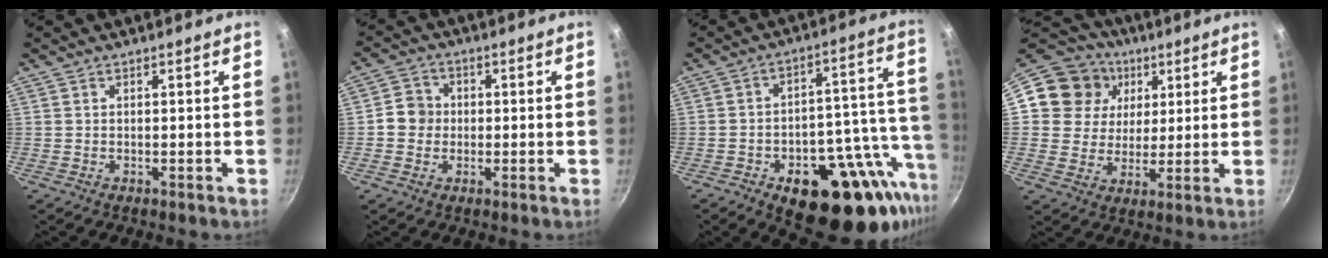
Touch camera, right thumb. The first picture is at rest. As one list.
[{"total": 5.1, "force": [-0.3, 4.8, 1.8], "torque": [-0.004, 0.010, -0.020]}, {"total": 24.5, "force": [-10.0, 12.8, 18.4], "torque": [-0.196, 0.030, -0.134]}, {"total": 14.8, "force": [5.1, 12.9, 5.1], "torque": [-0.069, 0.002, 0.079]}]